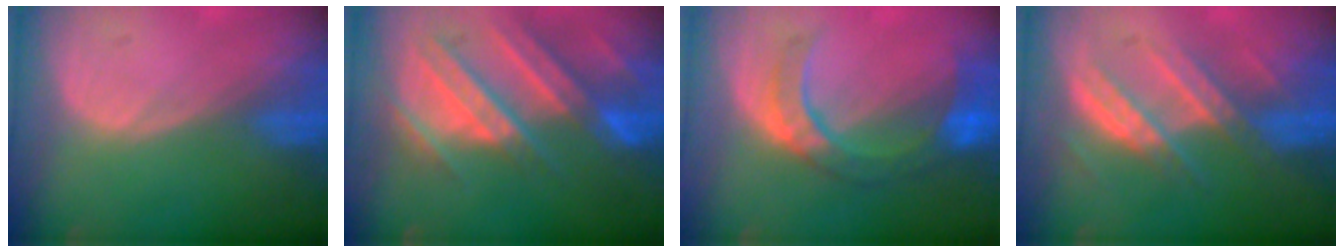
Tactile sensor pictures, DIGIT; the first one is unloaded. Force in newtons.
{"total": 11.1, "press": 9.8, "slide": 5.2}
{"total": 8.8, "press": 7.8, "slide": 4.0}
{"total": 7.2, "press": 7.1, "slide": 1.4}